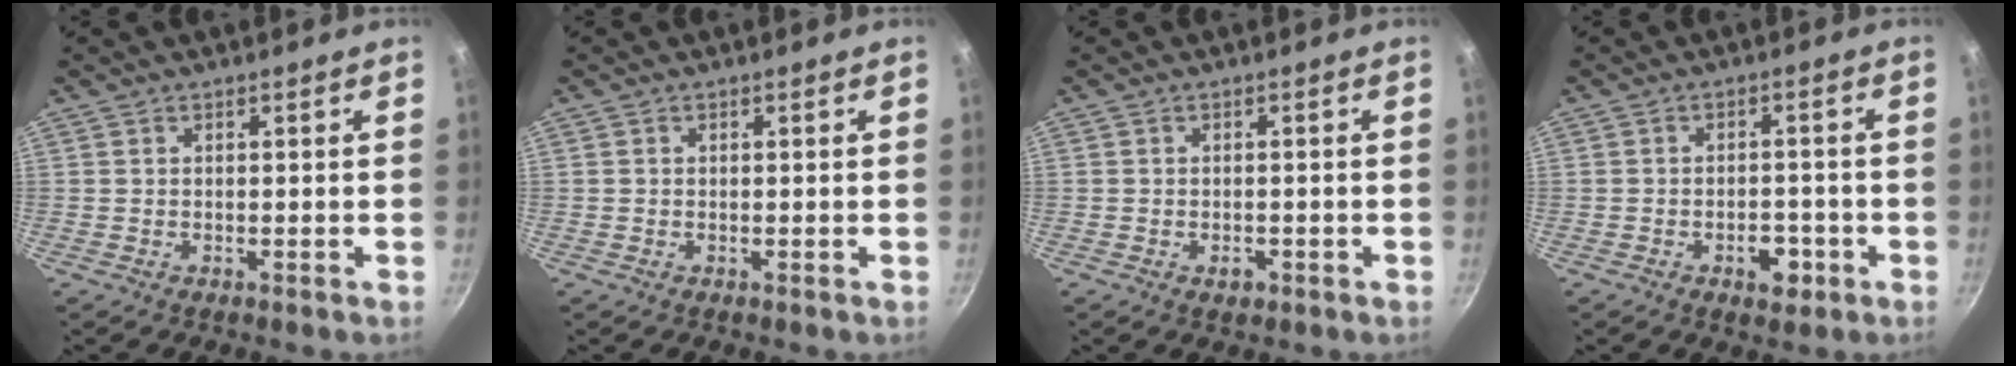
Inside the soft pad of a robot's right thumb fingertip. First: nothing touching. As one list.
[{"total": 0.0}, {"total": 2.0, "force": [-0.9, 1.1, 1.4], "torque": [-0.017, 0.006, -0.010]}, {"total": 4.9, "force": [-2.2, 2.9, 3.2], "torque": [-0.029, 0.015, -0.027]}]